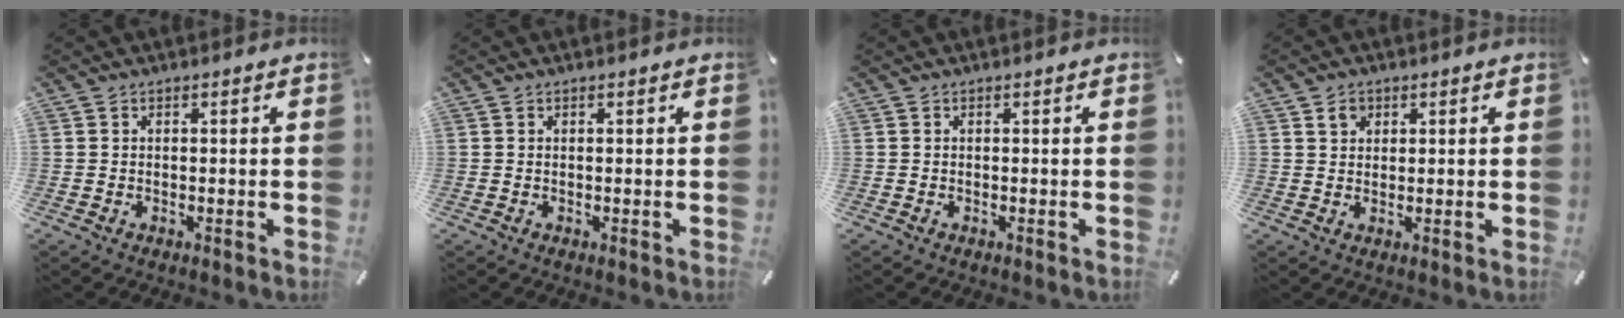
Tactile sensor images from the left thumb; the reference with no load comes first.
{"total": 0.0}
{"total": 0.0}
{"total": 2.6, "force": [1.3, 2.2, 0.7], "torque": [0.000, -0.003, 0.020]}